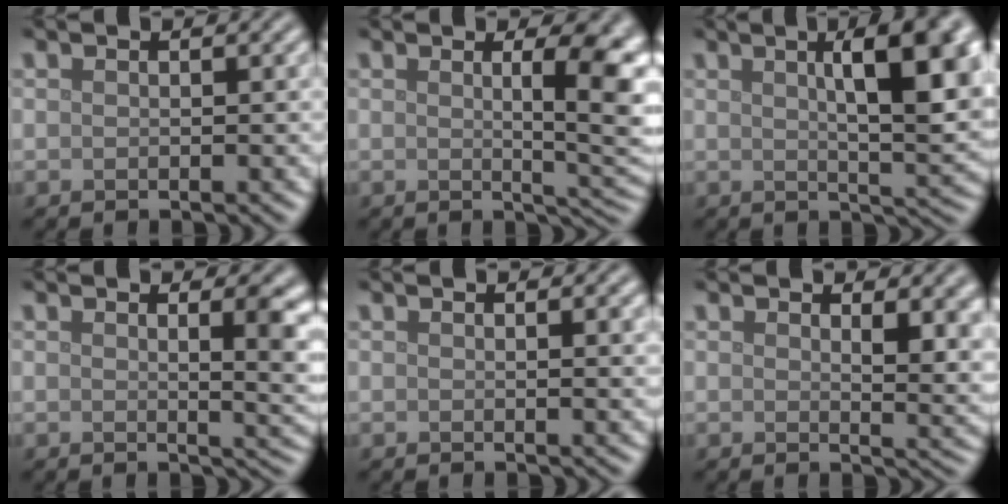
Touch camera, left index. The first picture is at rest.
{"total": 6.8, "force": [1.0, 1.7, 6.5], "torque": [-0.077, 0.001, 0.016]}
{"total": 9.8, "force": [2.6, 2.8, 9.1], "torque": [-0.111, 0.010, 0.041]}
{"total": 5.8, "force": [1.5, 2.5, 5.0], "torque": [-0.032, 0.002, 0.022]}
{"total": 1.4, "force": [0.6, 0.5, 1.2], "torque": [-0.009, 0.003, 0.006]}
{"total": 4.3, "force": [1.9, 1.8, 3.3], "torque": [-0.044, -0.011, 0.034]}